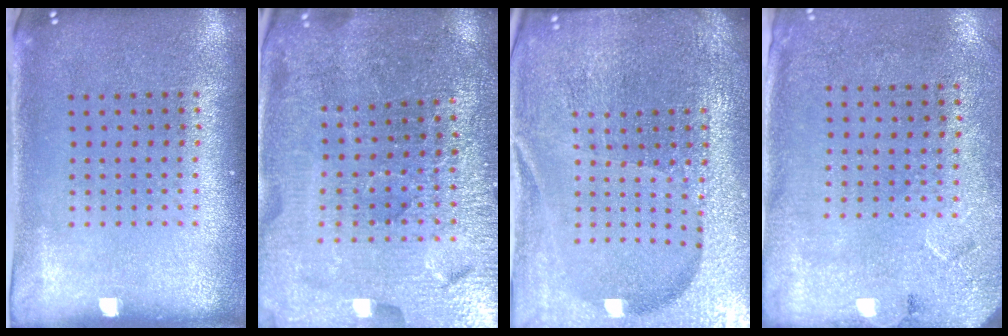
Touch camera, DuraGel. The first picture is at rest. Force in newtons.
{"total": 4.1, "press": 4.0, "slide": 0.9}
{"total": 5.2, "press": 4.8, "slide": 2.0}
{"total": 2.7, "press": 2.2, "slide": 1.6}